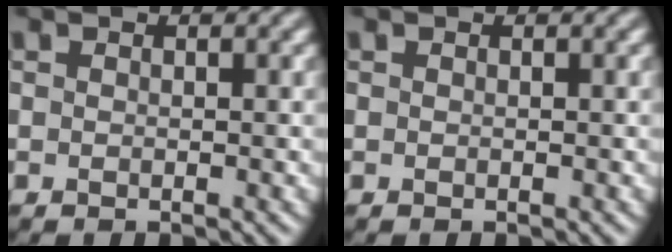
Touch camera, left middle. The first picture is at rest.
{"total": 0.0}